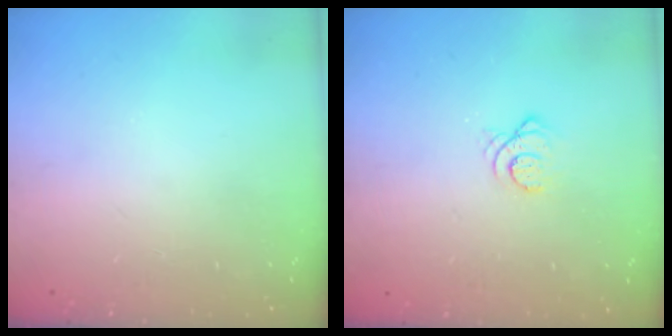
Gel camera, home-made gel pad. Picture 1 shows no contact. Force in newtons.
{"total": 3.1, "press": 3.1, "slide": 0.1}